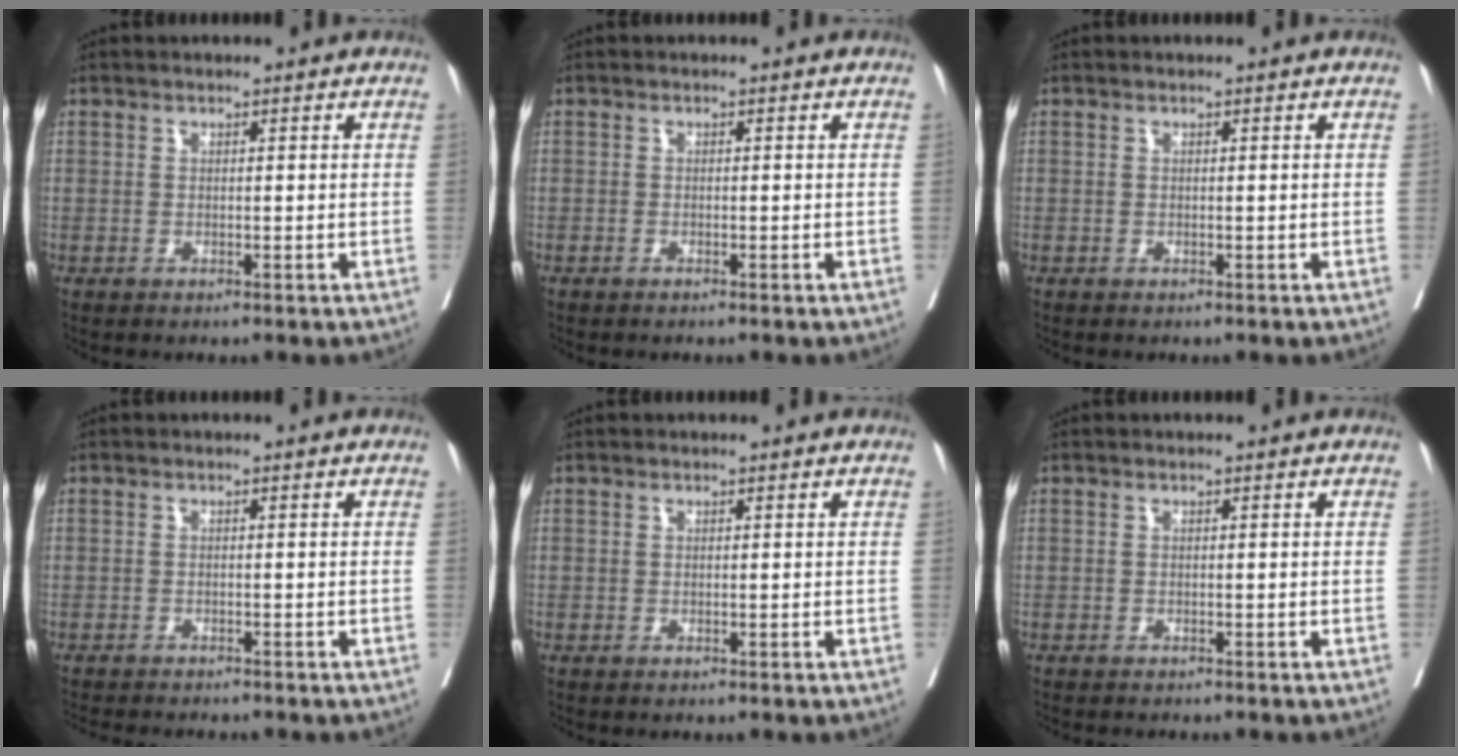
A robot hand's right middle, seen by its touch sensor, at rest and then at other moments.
{"total": 0.5, "force": [-0.4, 0.0, 0.3], "torque": [-0.008, -0.002, -0.008]}
{"total": 0.0}
{"total": 6.3, "force": [-5.8, 0.8, 2.3], "torque": [-0.030, -0.010, -0.086]}
{"total": 0.0}
{"total": 1.9, "force": [-1.8, 0.3, 0.7], "torque": [-0.012, -0.003, -0.021]}